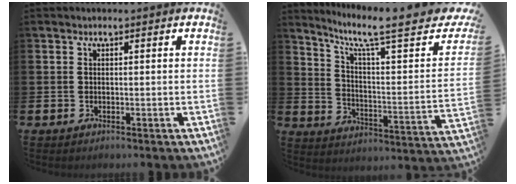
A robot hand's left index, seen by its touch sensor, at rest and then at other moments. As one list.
[{"total": 8.3, "force": [5.9, 1.7, 5.6], "torque": [-0.106, -0.052, 0.081]}]